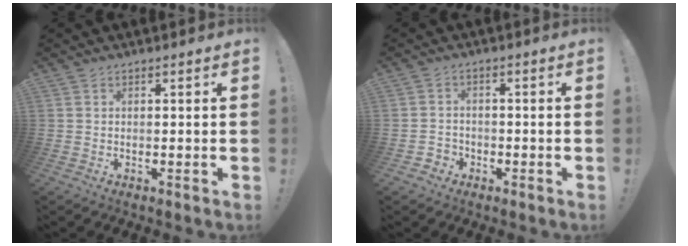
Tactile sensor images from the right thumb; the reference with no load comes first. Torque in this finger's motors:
{"motor_torque": [0.35, -0.30, -0.01, -0.24, 0.00]}